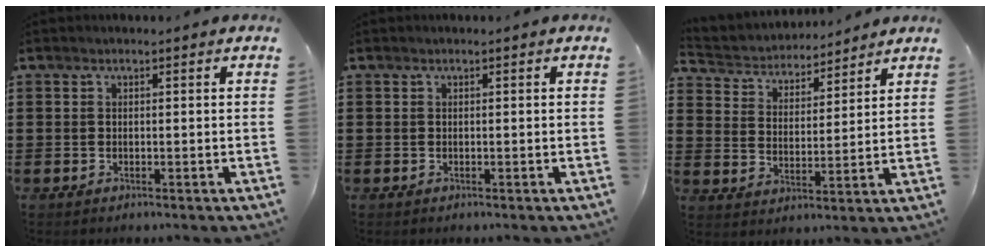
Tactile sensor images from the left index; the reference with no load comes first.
{"total": 0.0}
{"total": 4.1, "force": [4.0, 1.0, -0.2], "torque": [-0.023, -0.028, 0.065]}